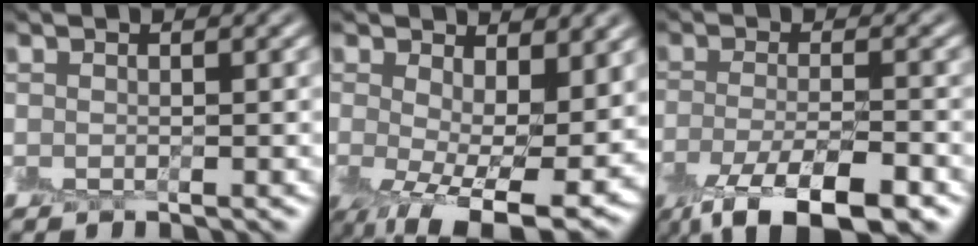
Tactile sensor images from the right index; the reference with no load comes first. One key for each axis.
{"total": 10.6, "fx": -1.1, "fy": 5.1, "fz": 9.2, "tx": -0.145, "ty": -0.040, "tz": 0.003}
{"total": 8.3, "fx": -5.4, "fy": 2.4, "fz": 5.9, "tx": -0.102, "ty": -0.019, "tz": -0.094}